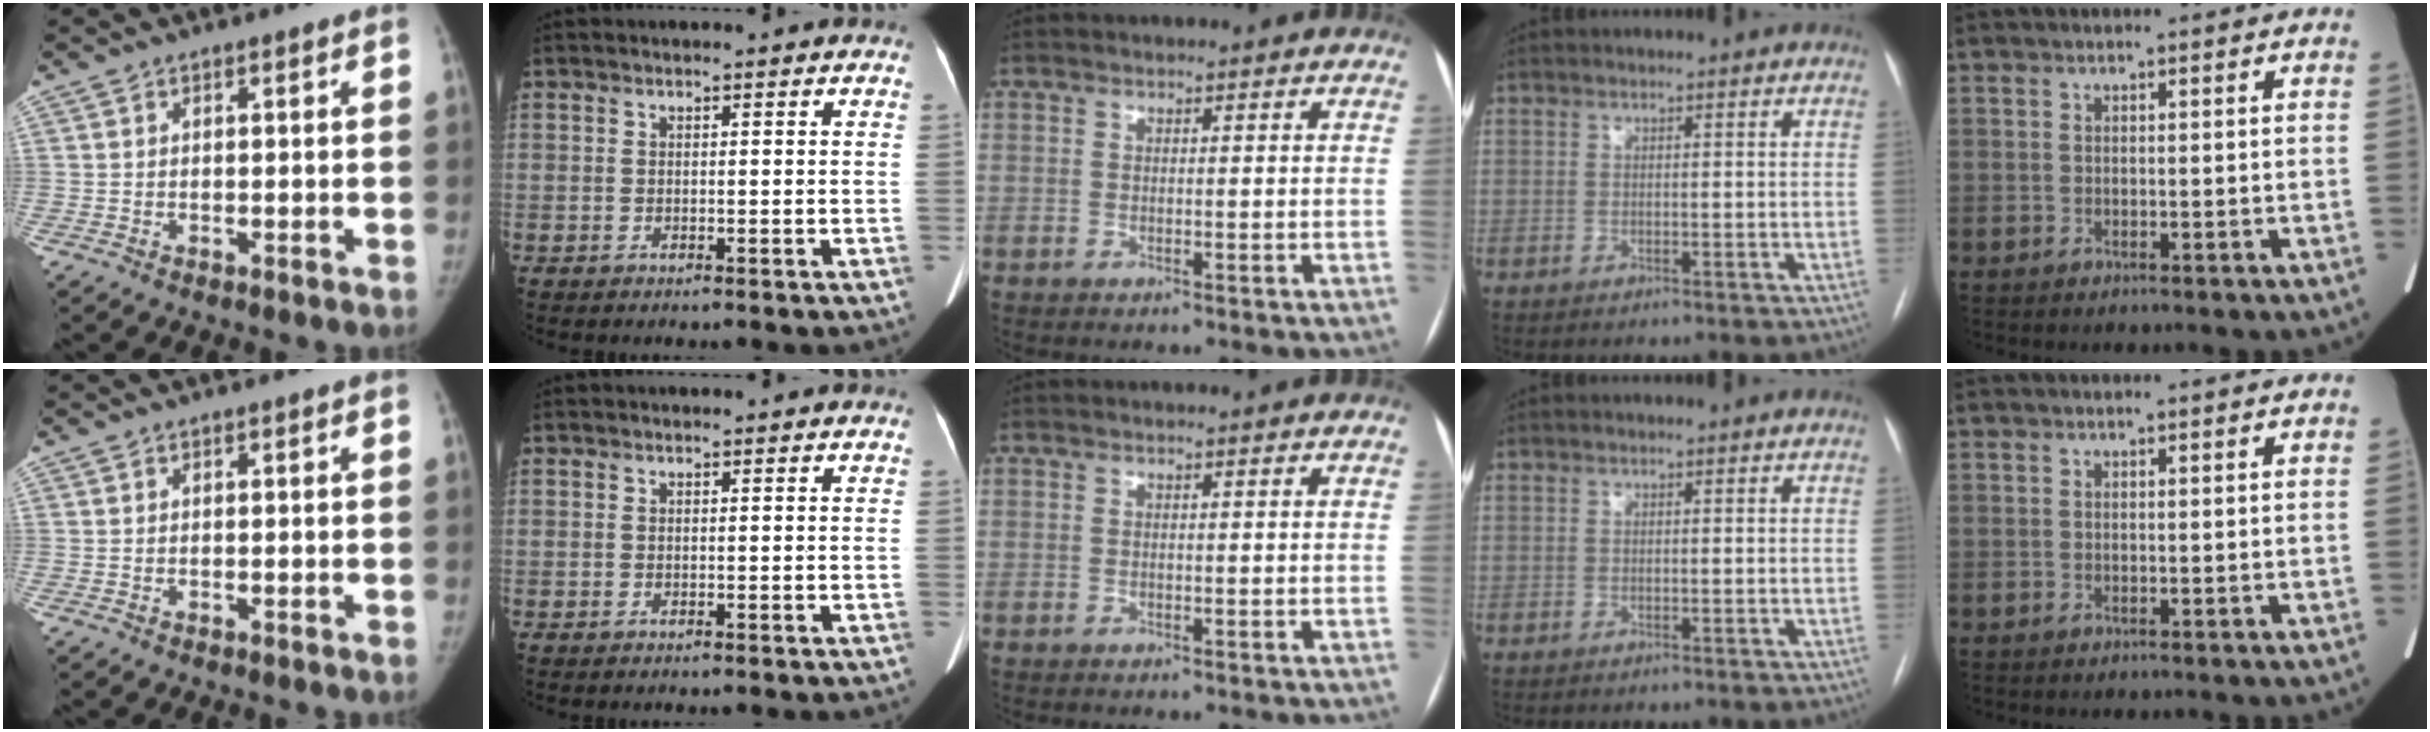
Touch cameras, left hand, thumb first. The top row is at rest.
{}